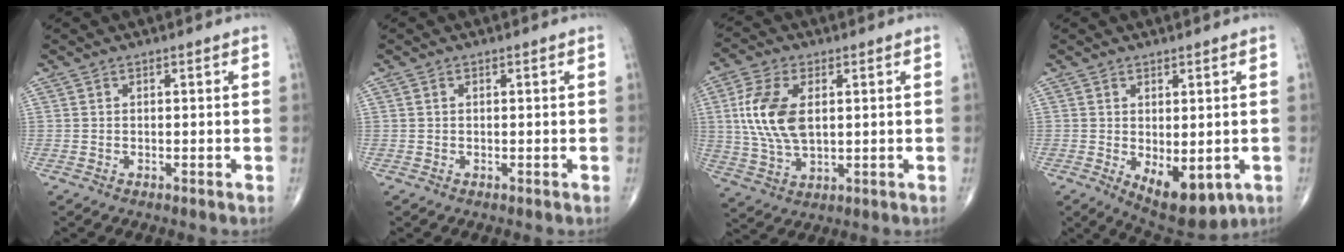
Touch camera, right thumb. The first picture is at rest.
{"total": 0.0}
{"total": 12.0, "force": [2.0, 6.6, 9.9], "torque": [-0.204, -0.007, 0.040]}
{"total": 9.8, "force": [-2.6, 4.8, 8.1], "torque": [-0.100, -0.013, -0.022]}